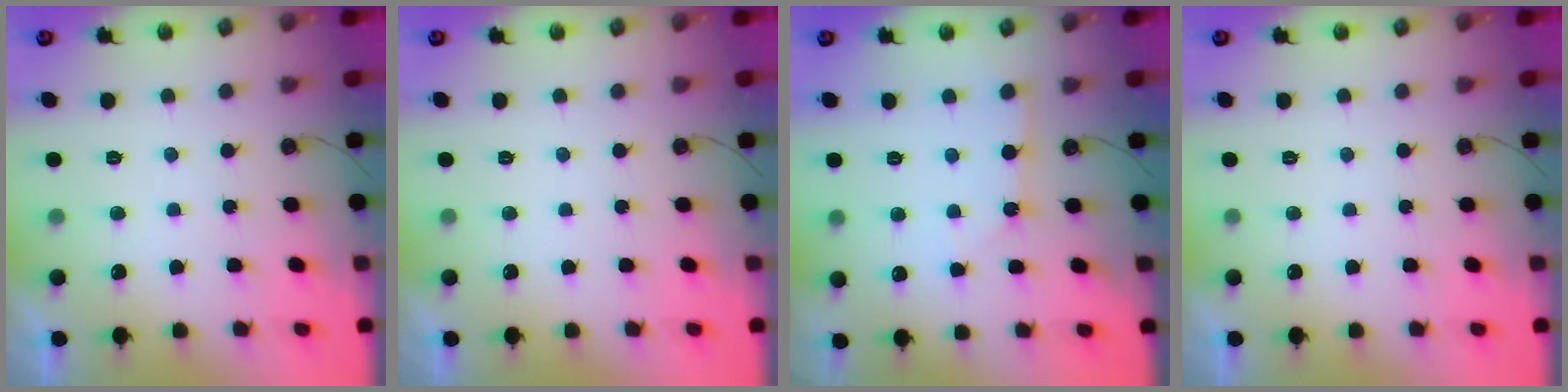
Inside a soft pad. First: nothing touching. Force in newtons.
{"total": 0.0}
{"total": 2.4, "press": 2.4, "slide": 0.4}
{"total": 0.0}